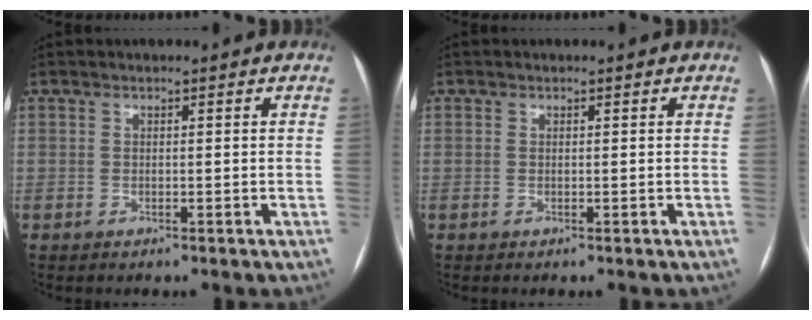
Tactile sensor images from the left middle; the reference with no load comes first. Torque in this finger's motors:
{"motor_torque": [0.85, -0.38, 0.60, 0.05]}